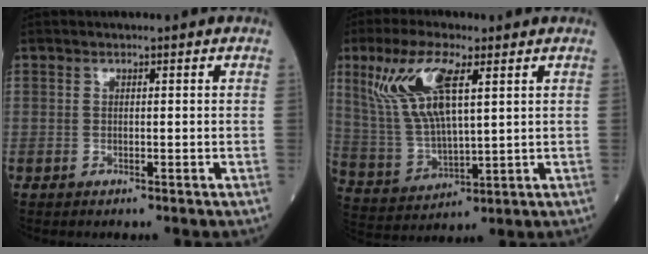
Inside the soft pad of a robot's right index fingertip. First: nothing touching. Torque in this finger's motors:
{"motor_torque": [1.11, 1.03, 0.29, 0.21]}